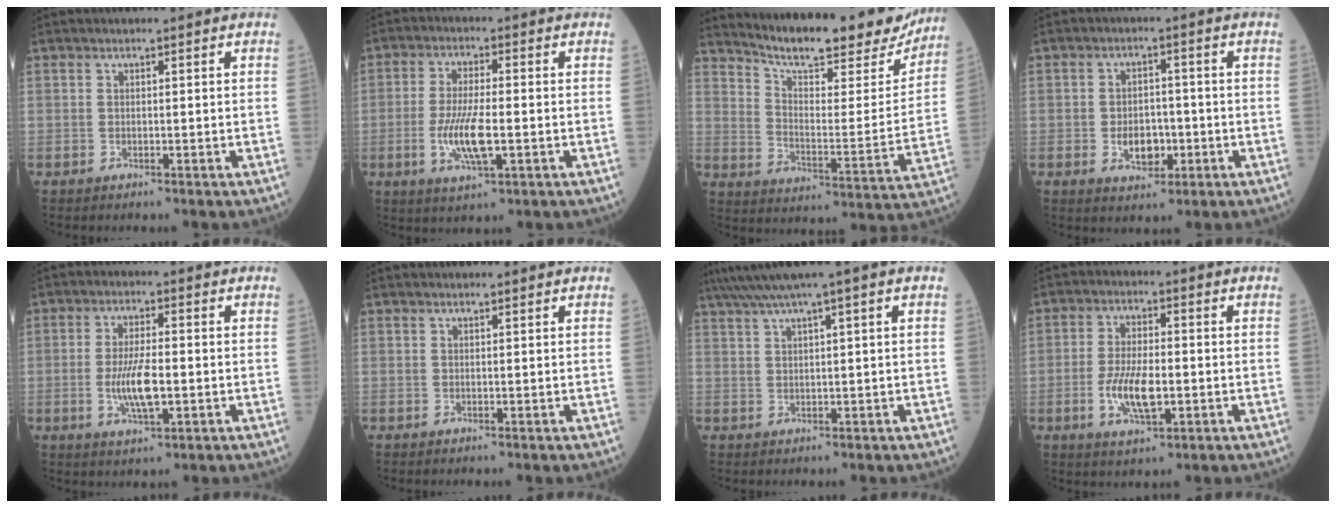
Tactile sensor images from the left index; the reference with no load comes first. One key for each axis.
{"total": 7.3, "fx": -1.7, "fy": 1.5, "fz": 6.9, "tx": -0.146, "ty": -0.011, "tz": -0.033}
{"total": 22.1, "fx": 19.6, "fy": 4.5, "fz": 9.4, "tx": -0.139, "ty": -0.028, "tz": 0.264}
{"total": 4.8, "fx": -1.3, "fy": 3.2, "fz": 3.3, "tx": -0.056, "ty": 0.004, "tz": -0.017}
{"total": 6.3, "fx": -1.1, "fy": 1.5, "fz": 6.1, "tx": -0.127, "ty": -0.007, "tz": -0.021}
{"total": 1.3, "fx": 1.3, "fy": 0.0, "fz": 0.1, "tx": -0.003, "ty": 0.008, "tz": 0.020}
{"total": 6.3, "fx": 4.4, "fy": -1.3, "fz": 4.3, "tx": -0.078, "ty": 0.028, "tz": 0.079}
{"total": 7.2, "fx": -1.7, "fy": 2.5, "fz": 6.5, "tx": -0.136, "ty": -0.005, "tz": -0.030}